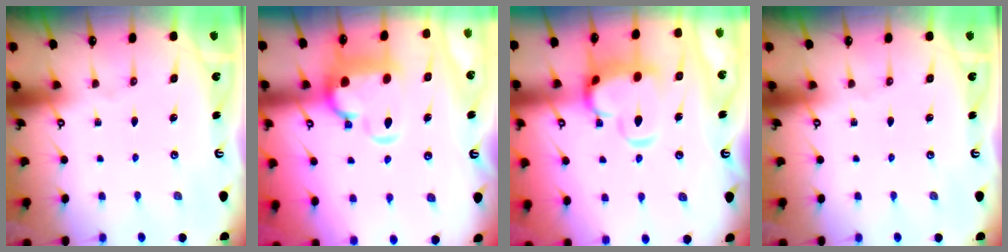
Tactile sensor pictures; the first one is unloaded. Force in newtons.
{"total": 6.0, "press": 5.7, "slide": 1.6}
{"total": 6.7, "press": 6.5, "slide": 1.6}
{"total": 0.0}